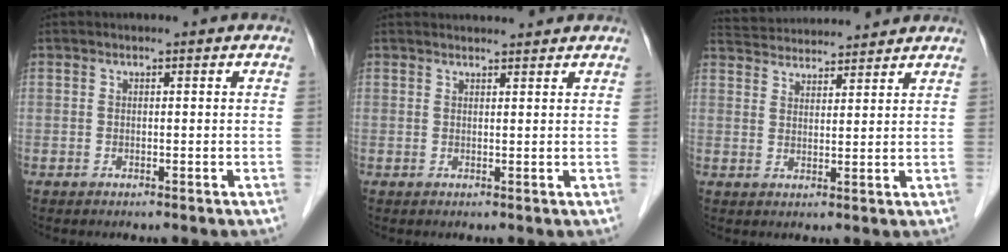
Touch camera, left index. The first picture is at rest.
{"total": 4.8, "force": [4.7, 0.6, 0.9], "torque": [-0.010, 0.023, 0.056]}
{"total": 11.0, "force": [10.6, 1.5, 2.5], "torque": [-0.047, 0.035, 0.164]}